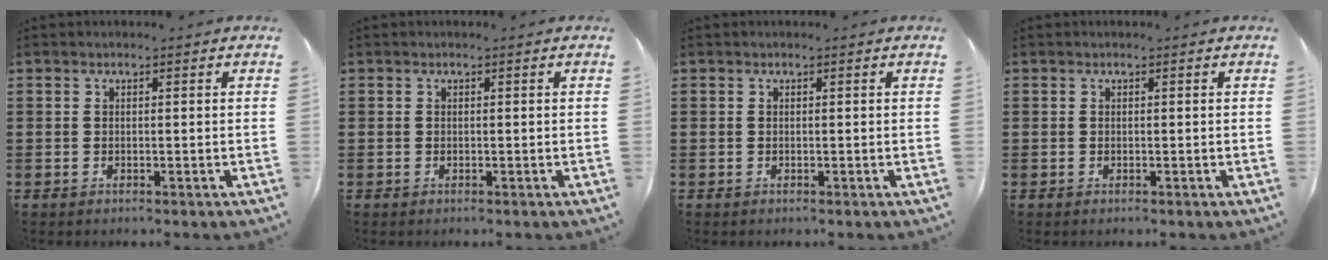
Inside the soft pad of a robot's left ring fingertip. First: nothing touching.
{"total": 0.0}
{"total": 0.0}
{"total": 0.0}